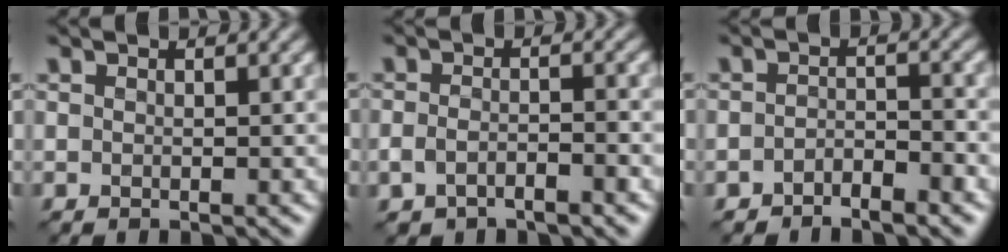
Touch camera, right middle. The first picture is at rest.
{"total": 2.2, "force": [-1.5, 0.9, 1.3], "torque": [-0.027, 0.003, -0.031]}
{"total": 2.1, "force": [-1.7, 0.5, 1.0], "torque": [-0.016, 0.007, -0.035]}